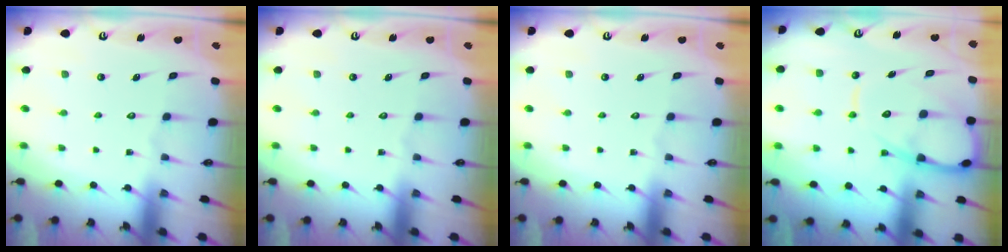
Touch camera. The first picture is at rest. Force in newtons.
{"total": 0.0}
{"total": 0.0}
{"total": 11.4, "press": 11.3, "slide": 1.1}